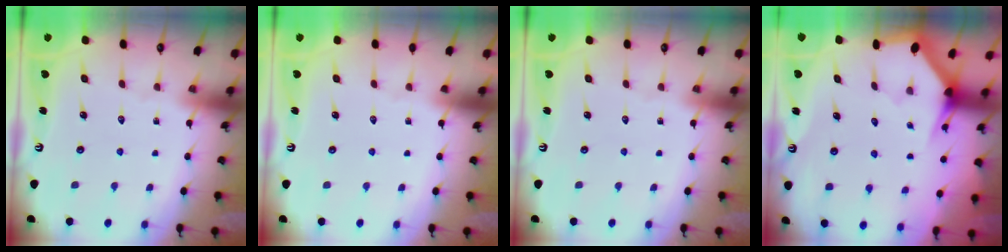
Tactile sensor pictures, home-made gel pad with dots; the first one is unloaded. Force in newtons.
{"total": 0.0}
{"total": 0.0}
{"total": 2.9, "press": 2.9, "slide": 0.1}